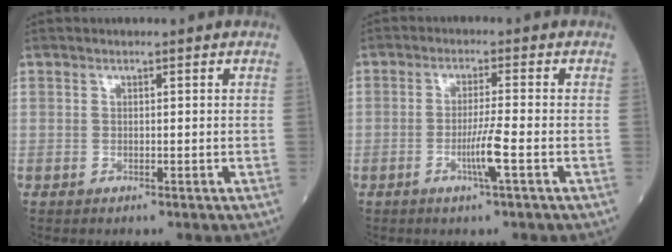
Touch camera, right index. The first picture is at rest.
{"total": 4.5, "force": [-1.6, -0.6, 4.2], "torque": [-0.080, -0.009, -0.031]}